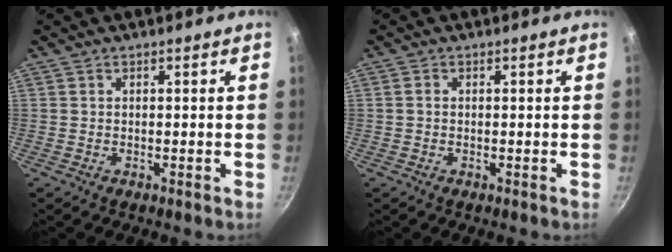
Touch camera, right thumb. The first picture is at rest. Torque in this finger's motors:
{"motor_torque": [-0.66, 0.08, -0.29, -0.06, 0.02]}